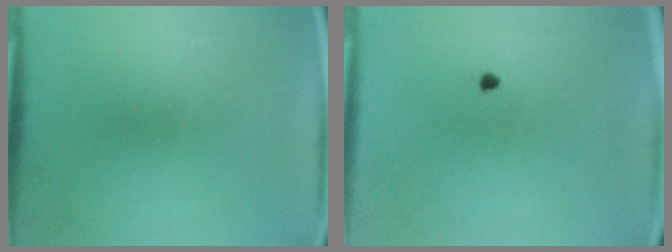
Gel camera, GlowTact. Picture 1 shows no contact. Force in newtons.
{"total": 1.0}